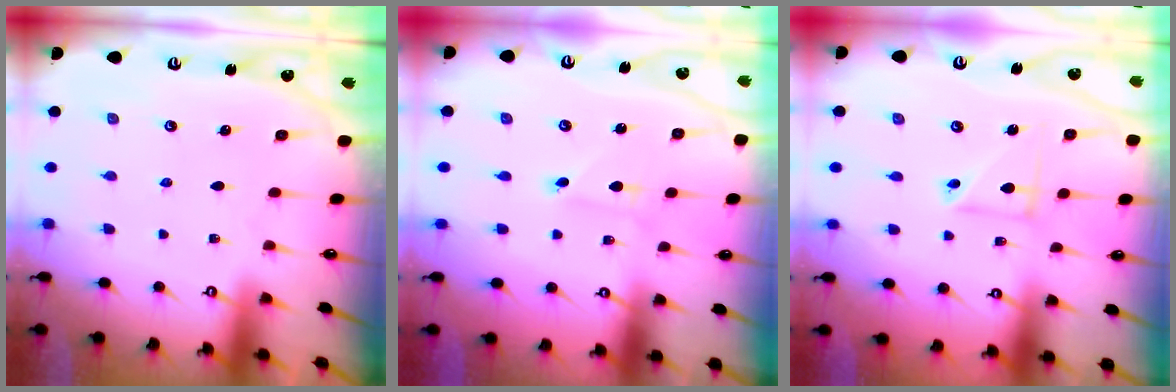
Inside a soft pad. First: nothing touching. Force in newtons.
{"total": 1.7, "press": 1.7, "slide": 0.2}
{"total": 6.3, "press": 6.3, "slide": 0.4}